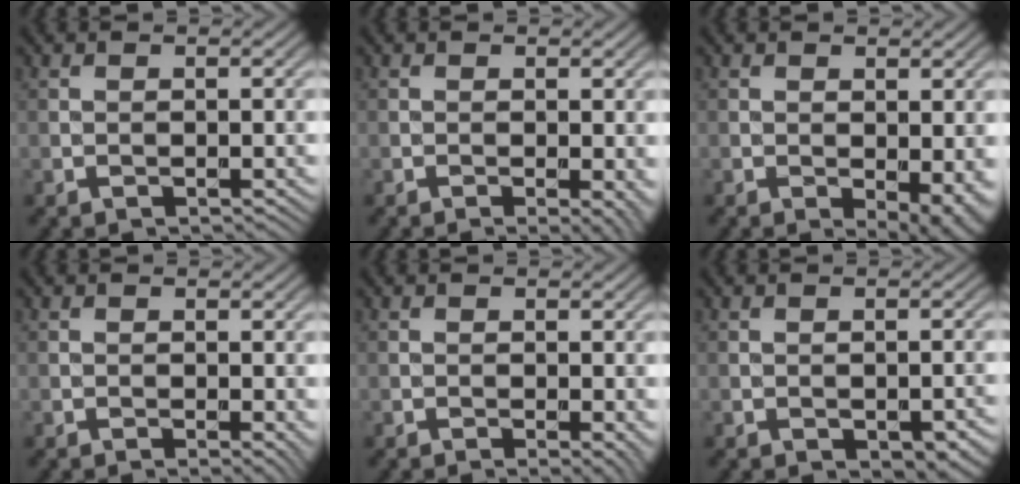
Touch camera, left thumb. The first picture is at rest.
{"total": 2.1, "force": [-0.5, 0.4, 2.1], "torque": [-0.028, -0.006, -0.008]}
{"total": 3.9, "force": [-0.7, 1.7, 3.5], "torque": [-0.044, -0.010, -0.006]}
{"total": 1.1, "force": [-0.1, 0.4, 1.1], "torque": [-0.012, -0.007, -0.003]}
{"total": 1.5, "force": [-0.3, 0.3, 1.4], "torque": [-0.017, -0.006, -0.005]}
{"total": 3.3, "force": [-1.4, 1.7, 2.4], "torque": [-0.031, -0.007, -0.012]}